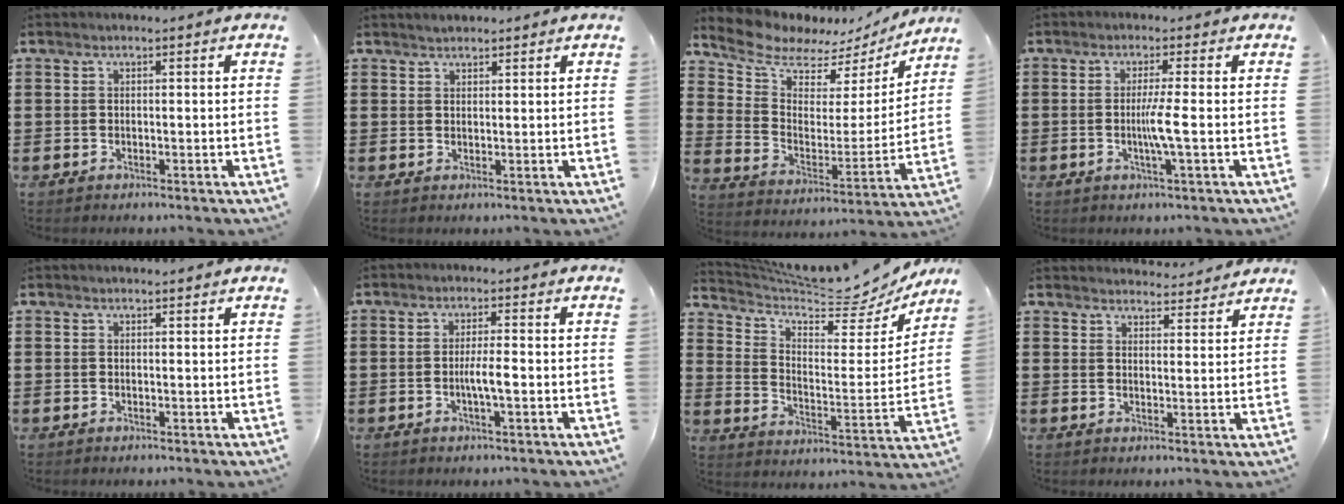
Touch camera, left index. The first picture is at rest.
{"total": 1.4, "force": [1.4, 0.2, 0.1], "torque": [-0.004, 0.003, 0.026]}
{"total": 7.3, "force": [6.6, 2.8, 1.3], "torque": [-0.071, -0.047, 0.115]}
{"total": 3.9, "force": [-0.5, -0.5, 3.9], "torque": [-0.069, -0.007, -0.014]}
{"total": 0.7, "force": [0.6, 0.0, 0.2], "torque": [-0.005, -0.001, 0.013]}
{"total": 3.3, "force": [-0.6, 0.4, 3.3], "torque": [-0.064, -0.003, -0.015]}
{"total": 7.8, "force": [7.3, 1.3, 2.5], "torque": [-0.070, -0.062, 0.120]}
{"total": 3.6, "force": [3.6, 0.2, 0.2], "torque": [-0.005, -0.021, 0.064]}